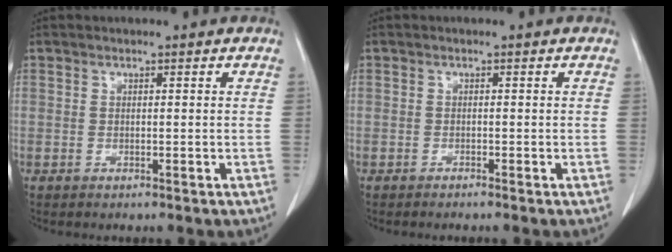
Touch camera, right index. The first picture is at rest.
{"total": 0.7, "force": [-0.6, -0.2, 0.3], "torque": [-0.008, 0.001, -0.010]}